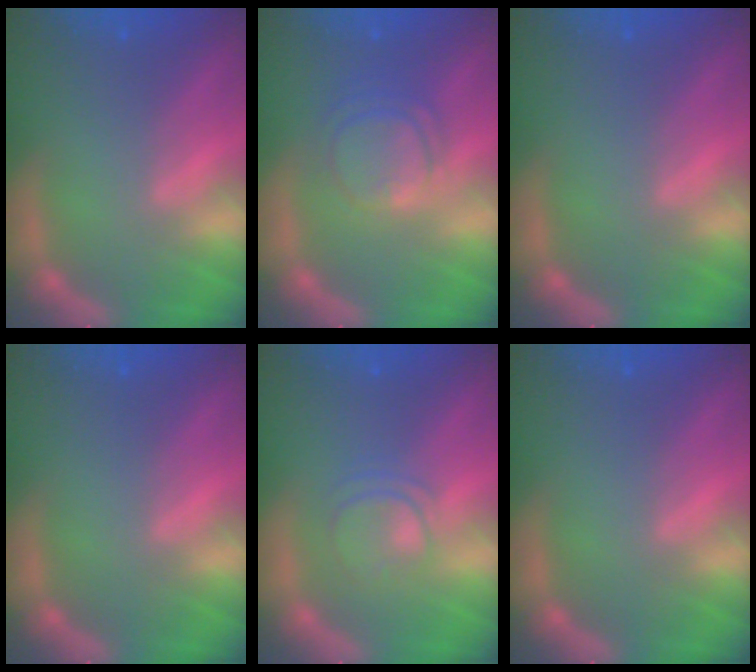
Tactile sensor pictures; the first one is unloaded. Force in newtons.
{"total": 5.1}
{"total": 0.0}
{"total": 0.0}
{"total": 3.0}
{"total": 0.0}